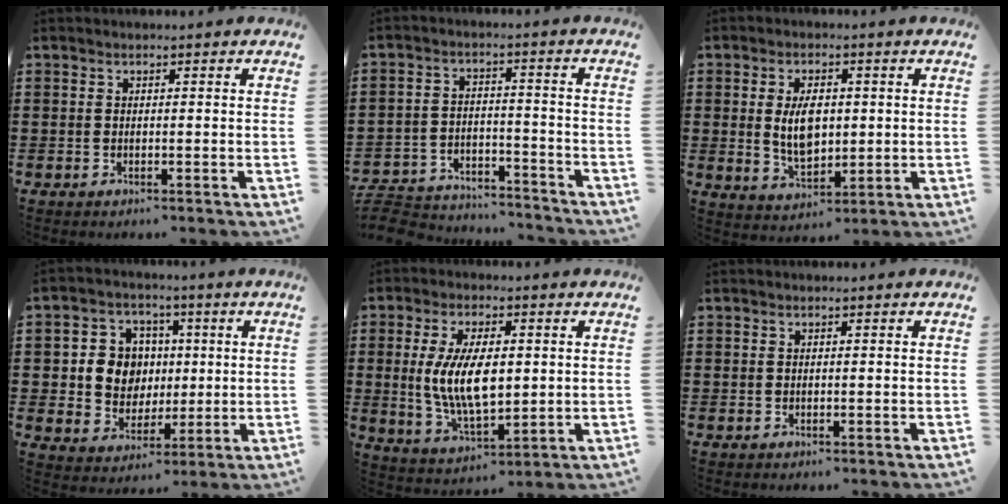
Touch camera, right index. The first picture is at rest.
{"total": 6.0, "force": [-5.9, 0.8, 0.8], "torque": [-0.033, 0.005, -0.121]}
{"total": 6.8, "force": [0.8, 3.8, 5.6], "torque": [-0.098, 0.004, 0.012]}
{"total": 7.4, "force": [0.8, 6.9, 2.6], "torque": [-0.073, 0.015, 0.016]}
{"total": 9.9, "force": [0.7, 4.6, 8.7], "torque": [-0.176, 0.000, 0.010]}
{"total": 0.0}